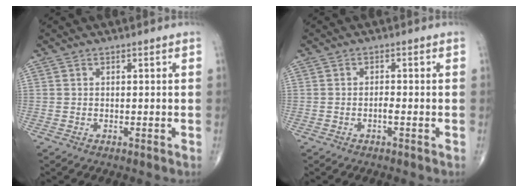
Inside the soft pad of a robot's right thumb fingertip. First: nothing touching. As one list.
[{"total": 1.0, "force": [-0.5, 0.1, 0.8], "torque": [-0.016, 0.002, -0.010]}]